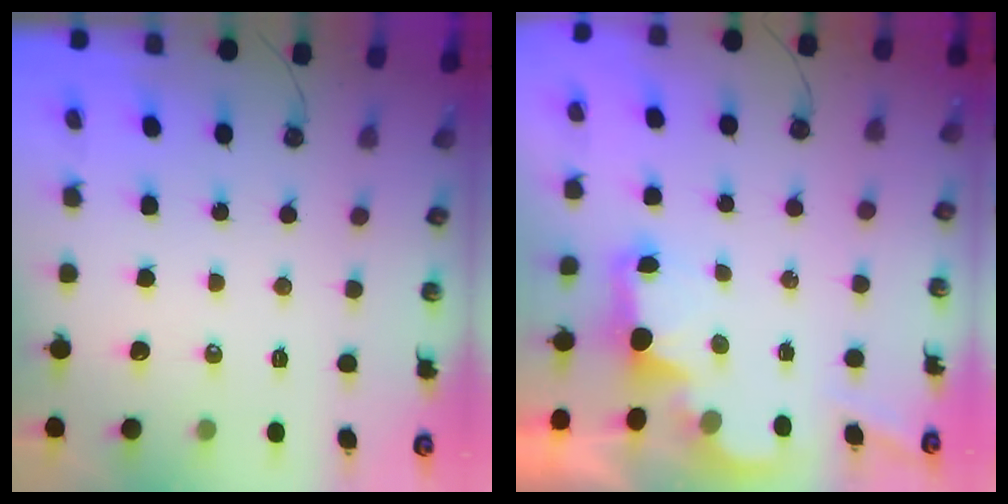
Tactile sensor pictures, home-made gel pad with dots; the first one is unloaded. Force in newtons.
{"total": 2.5, "press": 2.3, "slide": 0.8}